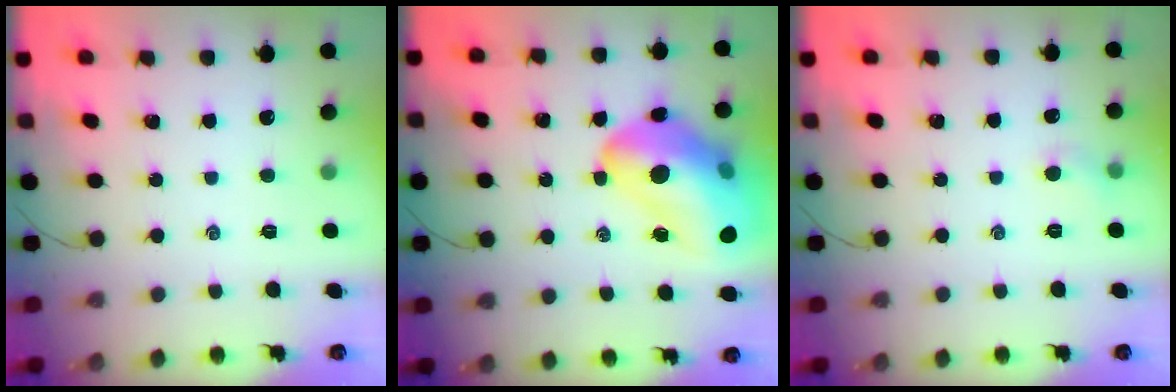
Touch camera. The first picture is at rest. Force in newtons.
{"total": 26.0, "press": 25.3, "slide": 5.6}
{"total": 4.5, "press": 4.2, "slide": 1.6}